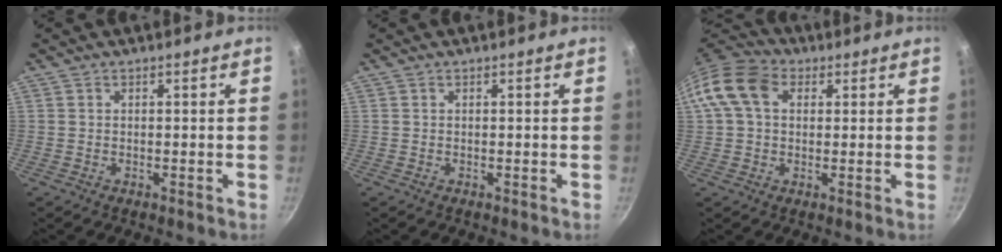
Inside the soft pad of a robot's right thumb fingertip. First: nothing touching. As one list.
[{"total": 0.0}, {"total": 11.1, "force": [2.9, 8.1, 7.1], "torque": [-0.117, 0.020, 0.034]}]